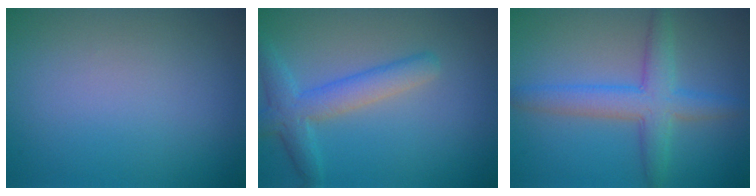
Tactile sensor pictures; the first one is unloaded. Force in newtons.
{"total": 3.9, "press": 3.8, "slide": 0.1}
{"total": 4.4, "press": 4.4, "slide": 0.2}